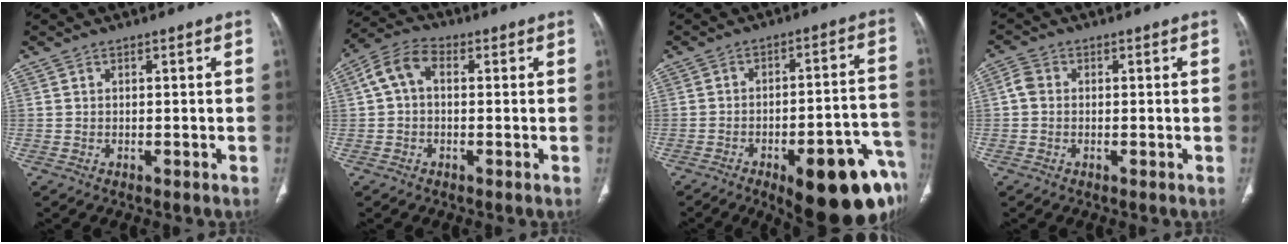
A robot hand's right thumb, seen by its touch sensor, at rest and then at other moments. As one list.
[{"total": 6.6, "force": [0.8, 4.4, 4.9], "torque": [-0.090, 0.023, 0.006]}, {"total": 21.2, "force": [-11.0, 6.8, 16.7], "torque": [-0.150, 0.064, -0.141]}, {"total": 2.4, "force": [0.0, 2.0, 1.4], "torque": [-0.023, 0.008, -0.006]}]